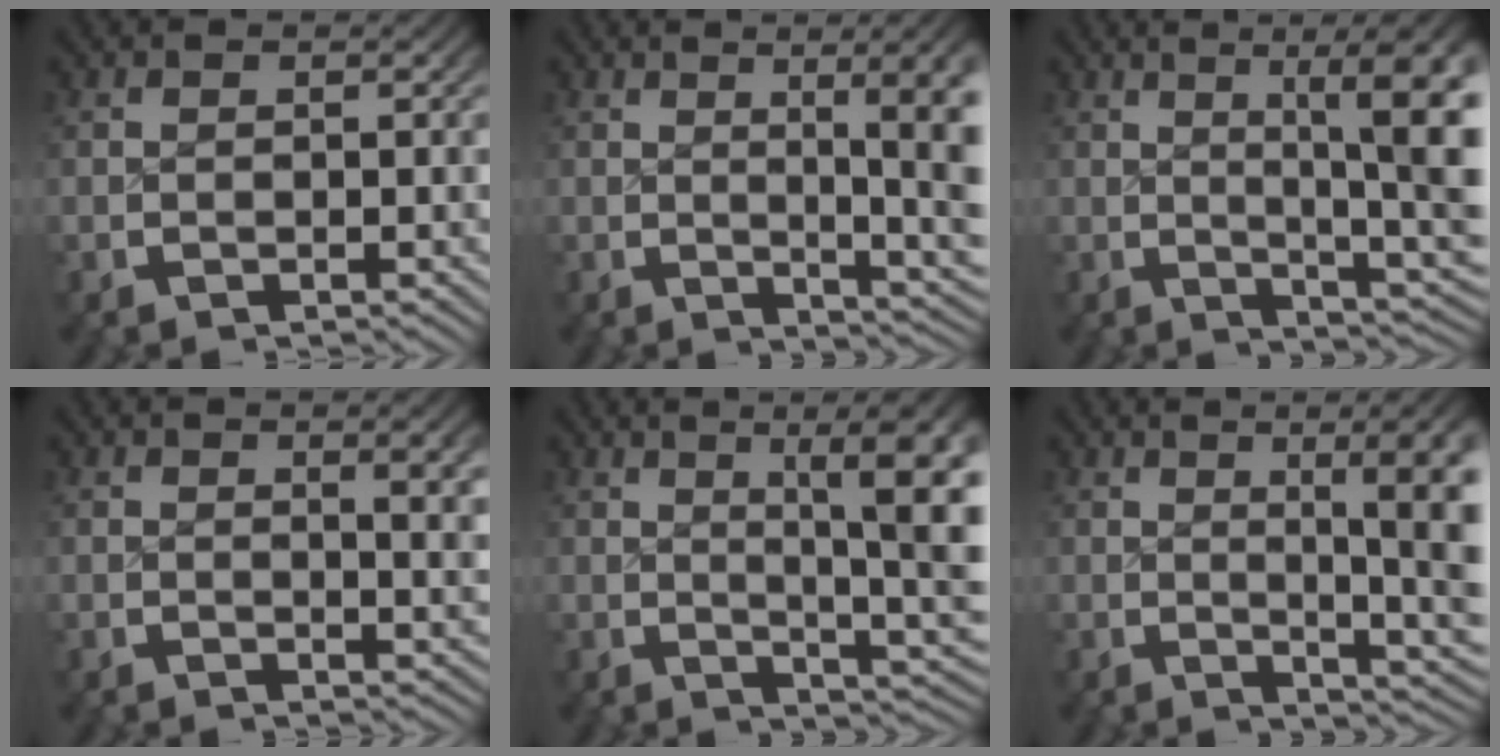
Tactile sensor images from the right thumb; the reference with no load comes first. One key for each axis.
{"total": 8.4, "fx": 0.5, "fy": 3.5, "fz": 7.6, "tx": -0.089, "ty": -0.007, "tz": 0.010}
{"total": 11.7, "fx": 2.3, "fy": 5.0, "fz": 10.3, "tx": -0.120, "ty": 0.005, "tz": 0.029}
{"total": 2.5, "fx": 0.7, "fy": 0.3, "fz": 2.4, "tx": -0.029, "ty": -0.005, "tz": 0.013}
{"total": 10.5, "fx": 2.3, "fy": 4.4, "fz": 9.3, "tx": -0.109, "ty": 0.003, "tz": 0.029}
{"total": 9.4, "fx": 0.9, "fy": 3.9, "fz": 8.5, "tx": -0.099, "ty": -0.004, "tz": 0.014}